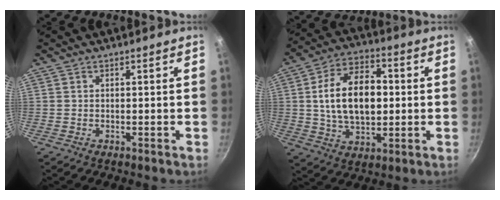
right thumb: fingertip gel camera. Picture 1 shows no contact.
{"total": 16.4, "force": [1.3, 9.8, 13.0], "torque": [-0.203, 0.014, 0.020]}